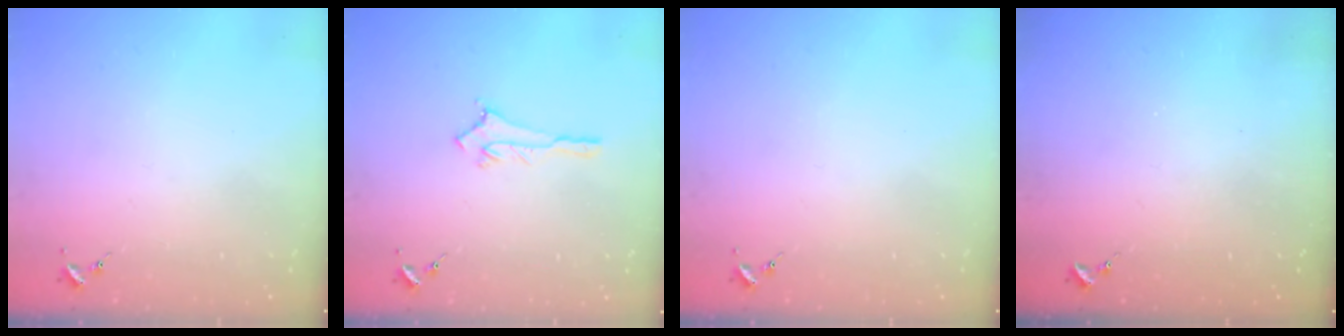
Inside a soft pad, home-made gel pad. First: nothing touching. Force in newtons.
{"total": 2.8, "press": 2.8, "slide": 0.3}
{"total": 0.0}
{"total": 0.0}